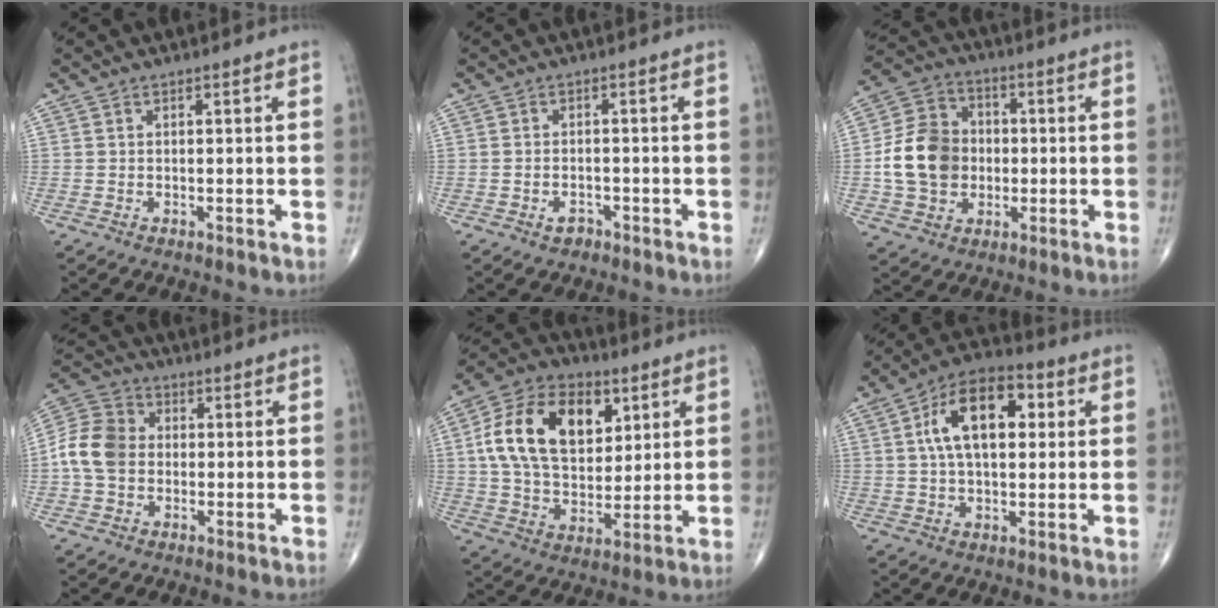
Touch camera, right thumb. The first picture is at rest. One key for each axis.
{"total": 2.2, "fx": -1.3, "fy": 1.4, "fz": 1.0, "tx": -0.015, "ty": 0.009, "tz": -0.018}
{"total": 13.7, "fx": -0.9, "fy": 11.2, "fz": 7.8, "tx": -0.123, "ty": 0.023, "tz": -0.019}
{"total": 9.8, "fx": -0.5, "fy": 7.9, "fz": 5.8, "tx": -0.104, "ty": 0.028, "tz": -0.021}
{"total": 20.0, "fx": 5.8, "fy": 12.9, "fz": 14.1, "tx": -0.228, "ty": -0.005, "tz": 0.100}
{"total": 14.6, "fx": 3.2, "fy": 8.0, "fz": 11.7, "tx": -0.184, "ty": 0.020, "tz": 0.047}